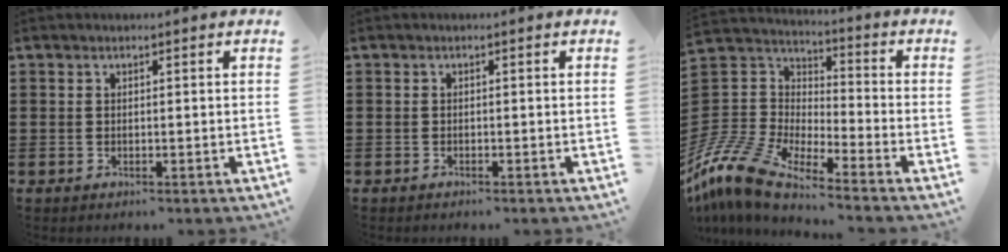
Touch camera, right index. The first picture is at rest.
{"total": 0.6, "force": [-0.6, 0.2, 0.0], "torque": [-0.001, 0.001, -0.012]}
{"total": 11.3, "force": [-10.2, 2.4, 4.1], "torque": [-0.137, 0.008, -0.219]}